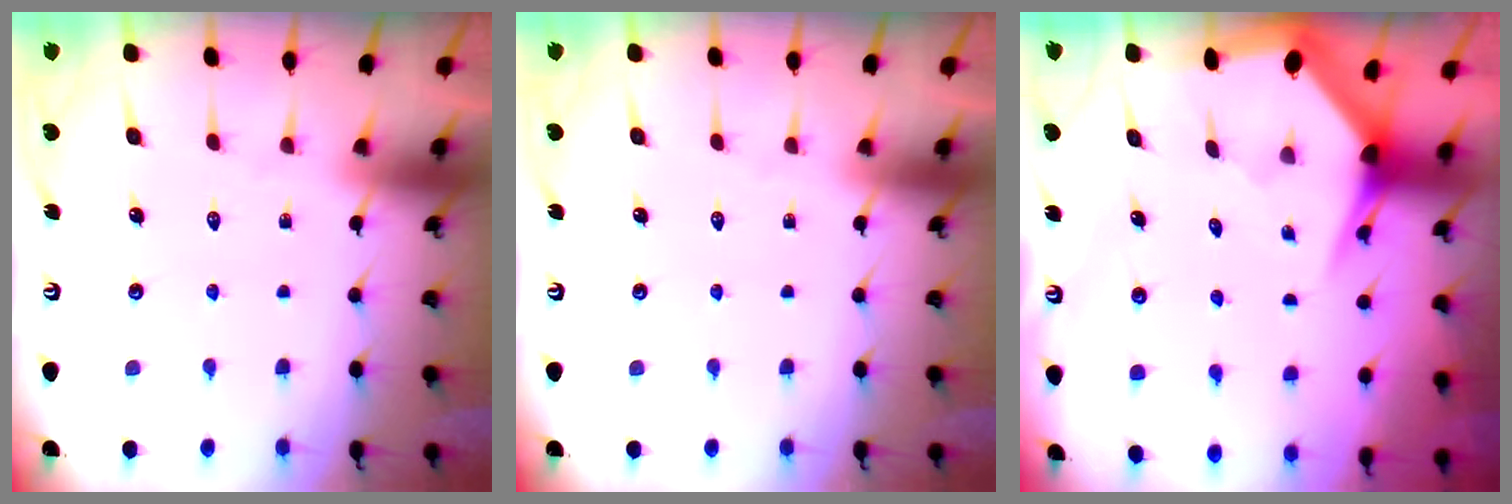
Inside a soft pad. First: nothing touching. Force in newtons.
{"total": 0.0}
{"total": 4.4, "press": 4.3, "slide": 0.5}